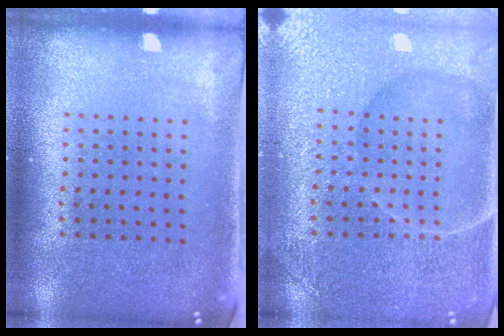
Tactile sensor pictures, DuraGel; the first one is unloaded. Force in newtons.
{"total": 4.3, "press": 4.2, "slide": 0.5}